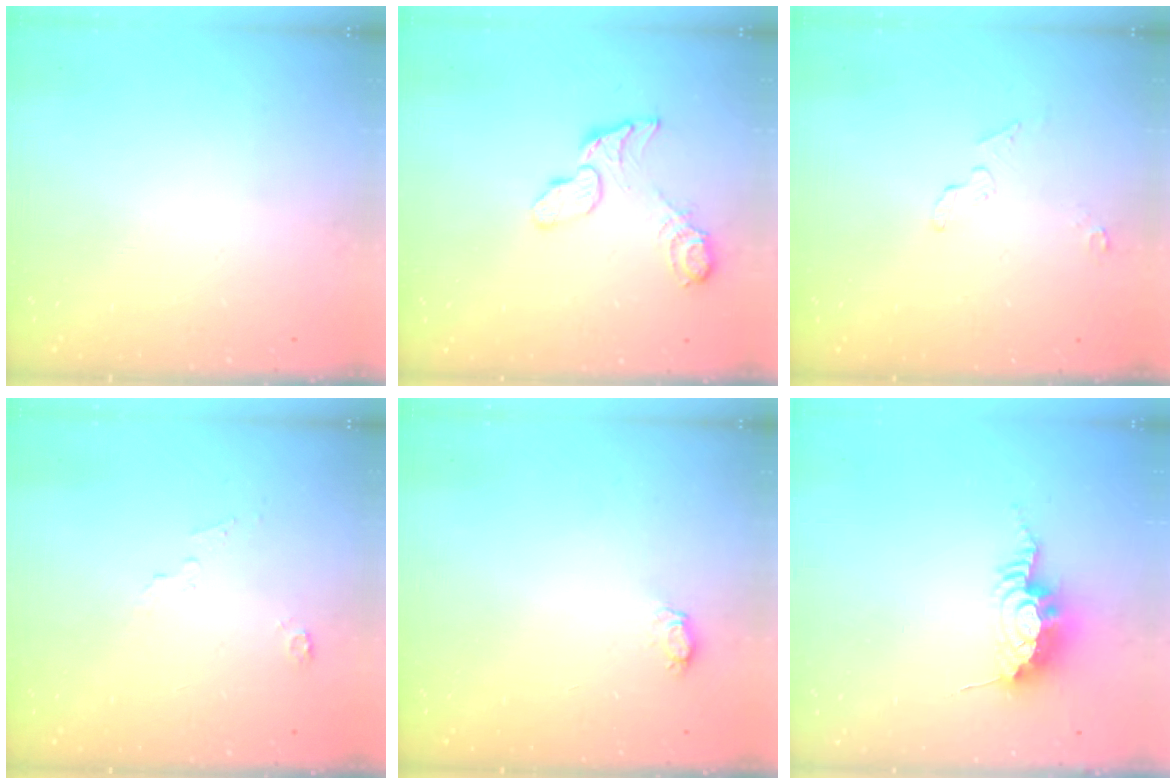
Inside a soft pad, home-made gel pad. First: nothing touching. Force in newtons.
{"total": 9.1, "press": 9.0, "slide": 0.8}
{"total": 4.0, "press": 3.8, "slide": 1.3}
{"total": 2.4, "press": 2.4, "slide": 0.3}
{"total": 4.7, "press": 4.4, "slide": 1.5}
{"total": 10.6, "press": 10.5, "slide": 0.9}